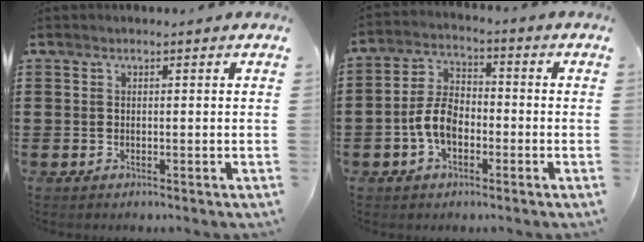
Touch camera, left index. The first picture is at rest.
{"total": 6.6, "force": [-2.3, 3.9, 4.8], "torque": [-0.118, 0.004, -0.051]}